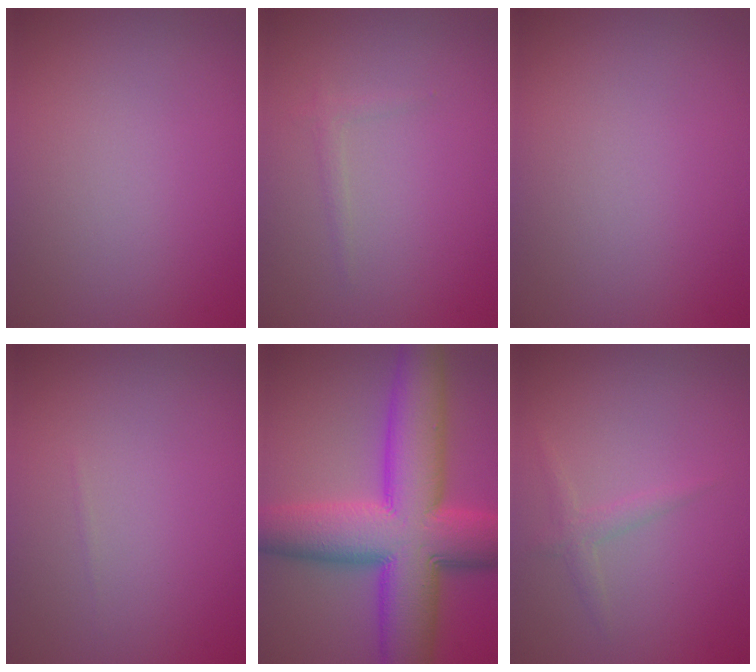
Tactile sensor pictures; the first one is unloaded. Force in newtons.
{"total": 0.8, "press": 0.8, "slide": 0.1}
{"total": 0.0}
{"total": 0.0}
{"total": 13.6, "press": 13.6, "slide": 0.2}
{"total": 1.3, "press": 1.3, "slide": 0.0}